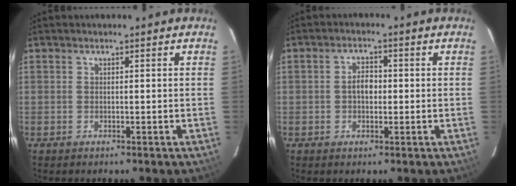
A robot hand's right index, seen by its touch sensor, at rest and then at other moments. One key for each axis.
{"total": 2.7, "fx": -0.1, "fy": 1.8, "fz": 2.0, "tx": -0.035, "ty": 0.008, "tz": -0.002}